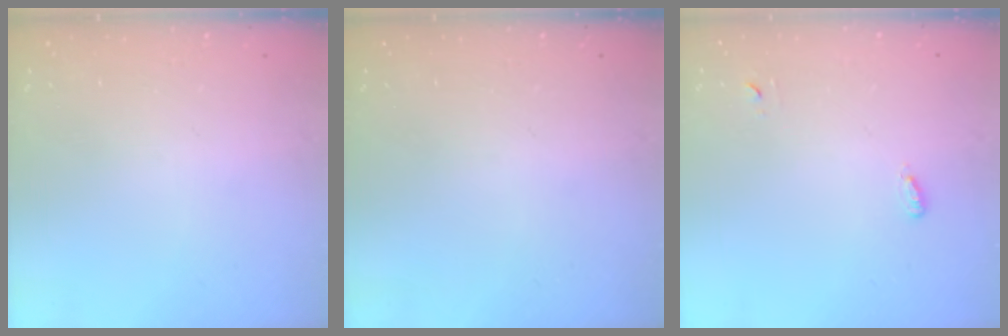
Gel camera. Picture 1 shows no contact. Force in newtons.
{"total": 0.0}
{"total": 3.7, "press": 3.3, "slide": 1.6}